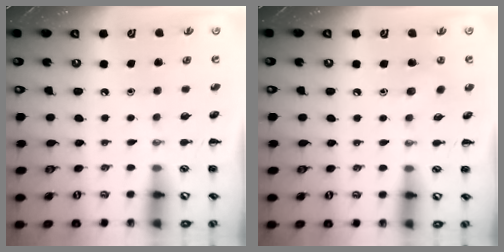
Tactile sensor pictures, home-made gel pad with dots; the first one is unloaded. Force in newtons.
{"total": 5.1, "press": 5.0, "slide": 1.2}